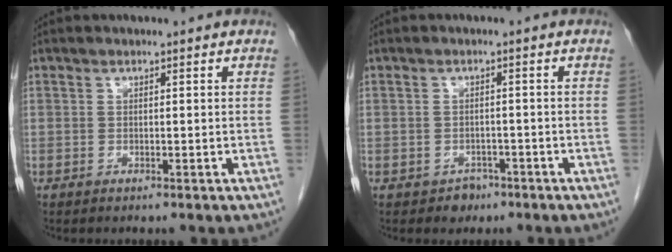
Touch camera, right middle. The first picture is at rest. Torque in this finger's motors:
{"motor_torque": [-0.15, -0.03, -0.02, 0.00]}